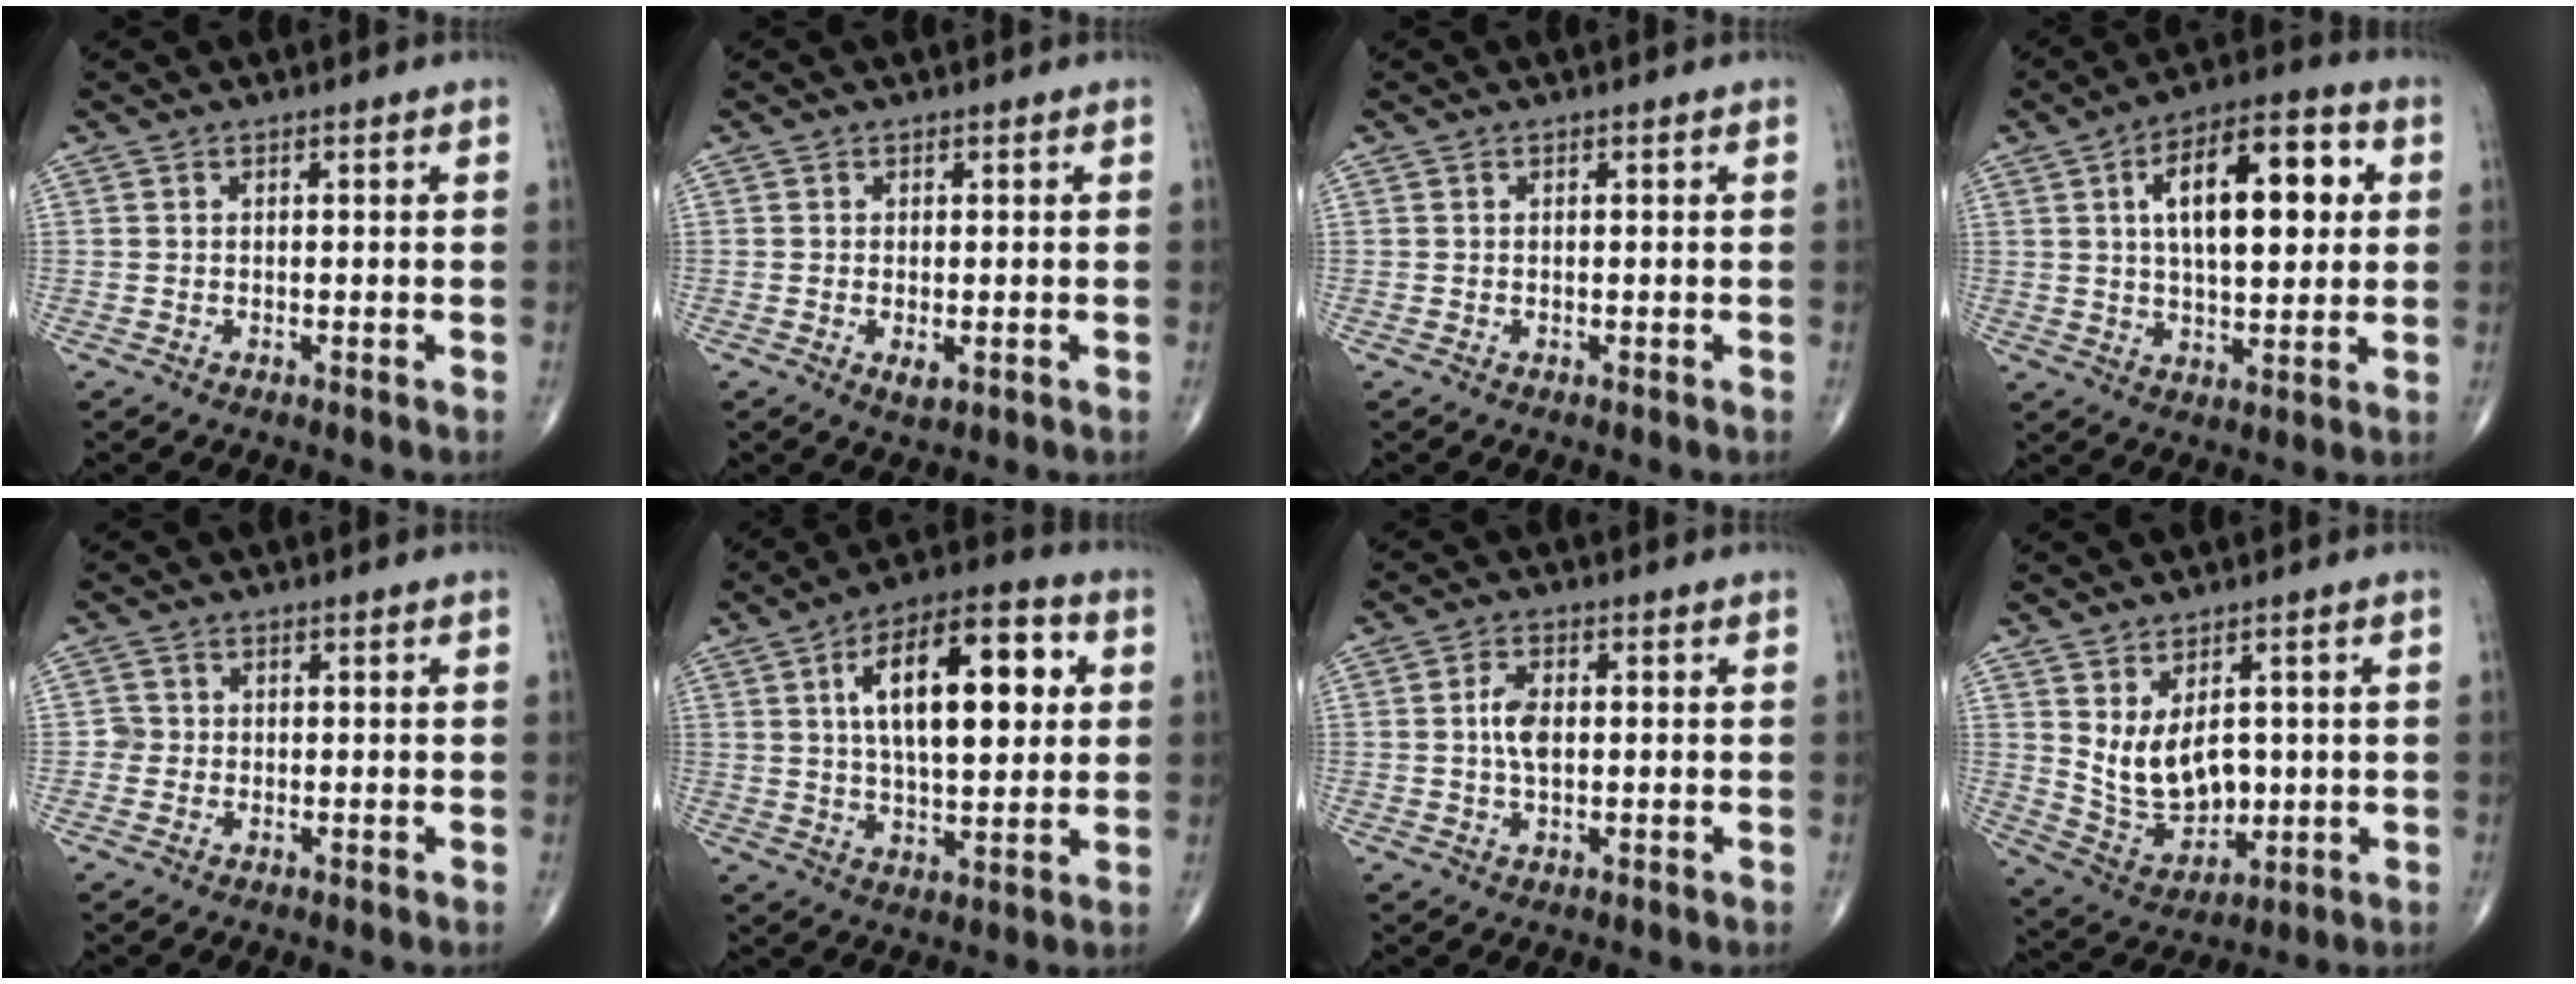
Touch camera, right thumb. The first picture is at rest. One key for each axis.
{"total": 1.9, "fx": -0.5, "fy": 0.8, "fz": 1.6, "tx": -0.028, "ty": -0.005, "tz": -0.005}
{"total": 0.0}
{"total": 17.4, "fx": 4.0, "fy": 7.8, "fz": 15.0, "tx": -0.209, "ty": 0.011, "tz": 0.057}
{"total": 1.6, "fx": -0.2, "fy": 1.6, "fz": 0.2, "tx": 0.009, "ty": 0.007, "tz": -0.007}
{"total": 19.4, "fx": 4.6, "fy": 8.5, "fz": 16.8, "tx": -0.242, "ty": 0.009, "tz": 0.065}
{"total": 4.5, "fx": 0.2, "fy": 2.4, "fz": 3.8, "tx": -0.074, "ty": 0.005, "tz": -0.001}
{"total": 10.1, "fx": 1.5, "fy": 6.4, "fz": 7.7, "tx": -0.109, "ty": -0.021, "tz": 0.051}